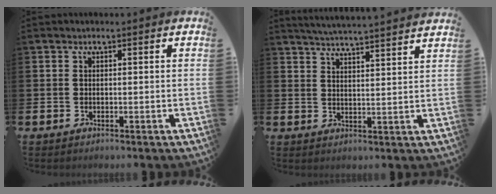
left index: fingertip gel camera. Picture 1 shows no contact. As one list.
[{"total": 4.8, "force": [4.8, -0.8, 0.4], "torque": [-0.019, -0.033, 0.083]}]